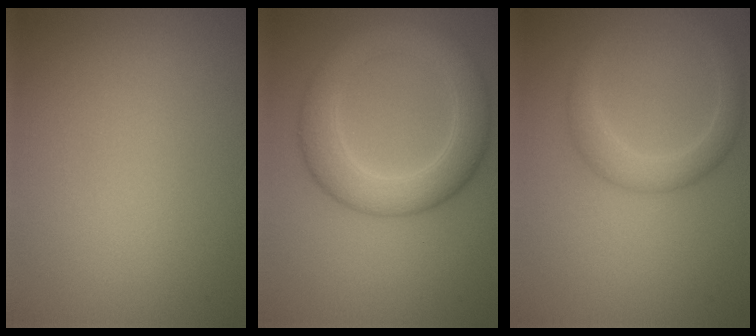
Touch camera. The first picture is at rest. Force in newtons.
{"total": 5.9, "press": 5.9, "slide": 0.4}
{"total": 2.7, "press": 2.7, "slide": 0.1}